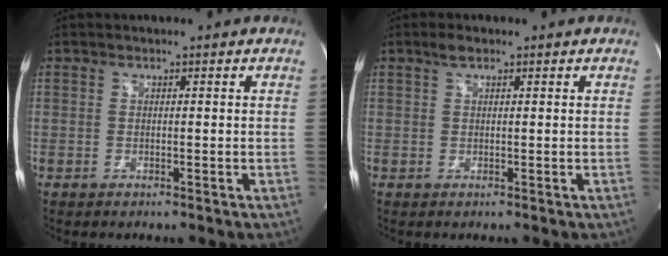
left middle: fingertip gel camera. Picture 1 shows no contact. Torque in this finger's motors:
{"motor_torque": [0.20, -0.11, -0.11, 0.00]}